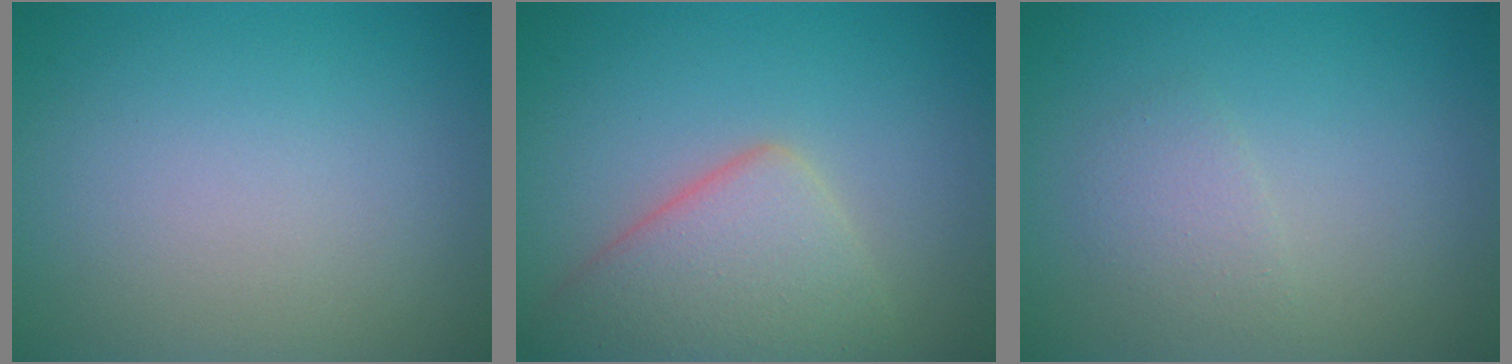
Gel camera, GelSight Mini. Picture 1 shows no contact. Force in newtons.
{"total": 5.6, "press": 5.6, "slide": 0.4}
{"total": 1.5, "press": 1.5, "slide": 0.0}